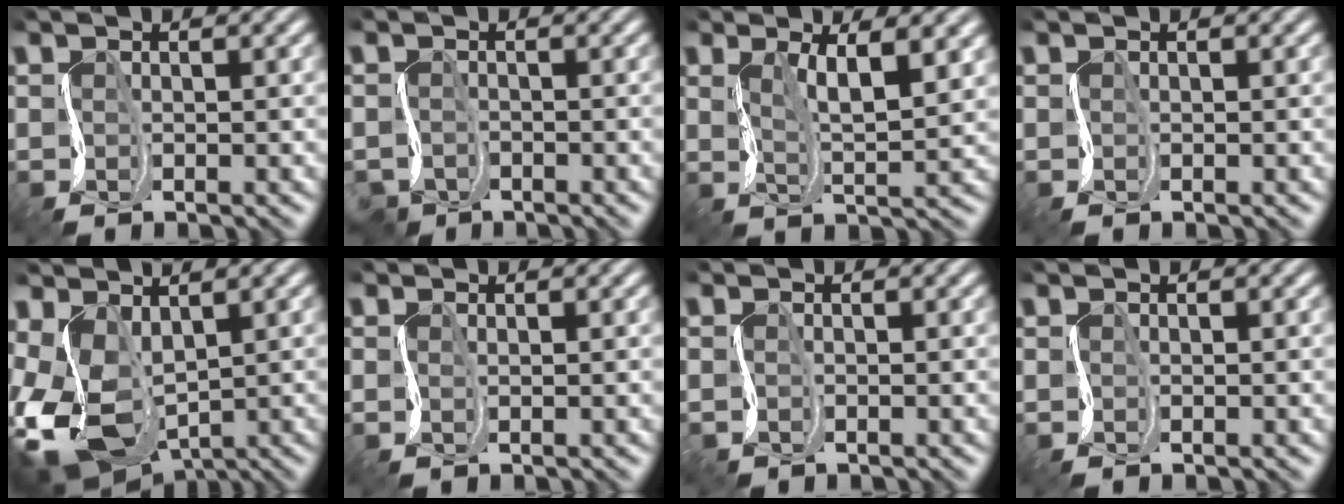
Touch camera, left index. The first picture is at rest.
{"total": 2.5, "force": [-2.1, 1.3, 0.3], "torque": [-0.004, -0.015, -0.047]}
{"total": 3.8, "force": [1.3, 0.9, 3.5], "torque": [-0.073, -0.011, 0.020]}
{"total": 0.0}
{"total": 11.0, "force": [-1.1, 7.0, 8.5], "torque": [-0.183, -0.031, -0.003]}
{"total": 0.0}
{"total": 0.7, "force": [-0.6, 0.2, -0.5], "torque": [0.010, -0.006, -0.012]}
{"total": 0.0}